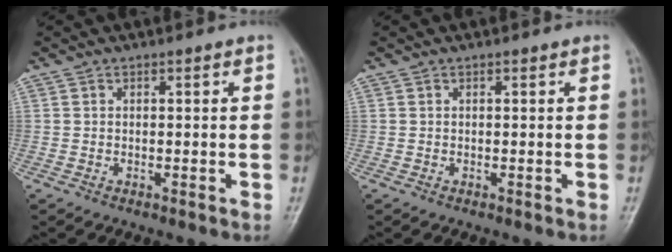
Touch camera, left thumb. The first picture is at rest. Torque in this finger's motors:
{"motor_torque": [0.01, 0.01, -0.02, -0.02, 0.00]}